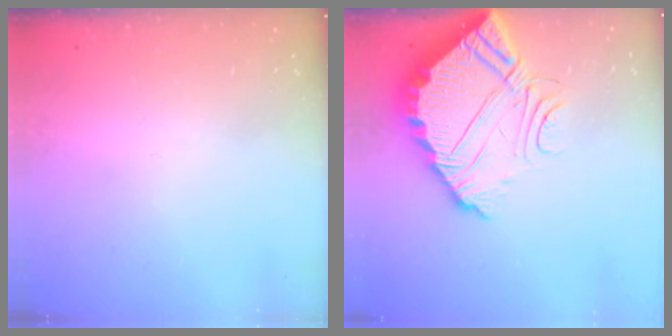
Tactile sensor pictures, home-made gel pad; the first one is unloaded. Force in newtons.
{"total": 10.6, "press": 10.6, "slide": 0.6}